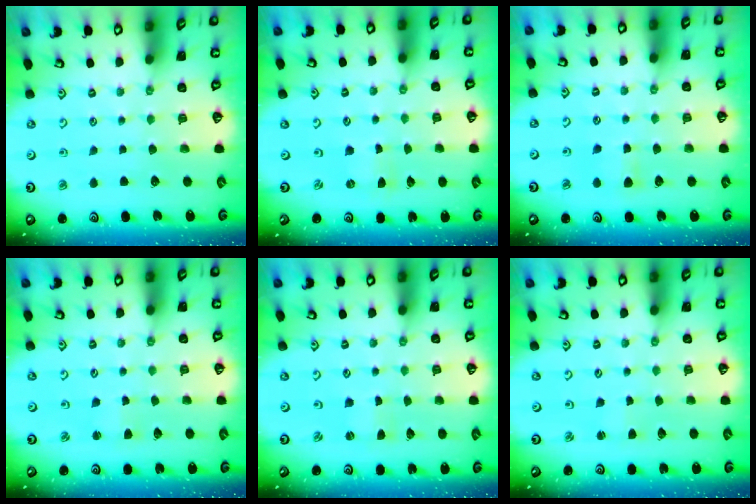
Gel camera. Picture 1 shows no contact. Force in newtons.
{"total": 0.0}
{"total": 4.5, "press": 4.4, "slide": 0.9}
{"total": 2.7, "press": 2.7, "slide": 0.2}
{"total": 0.0}
{"total": 1.5, "press": 1.5, "slide": 0.1}